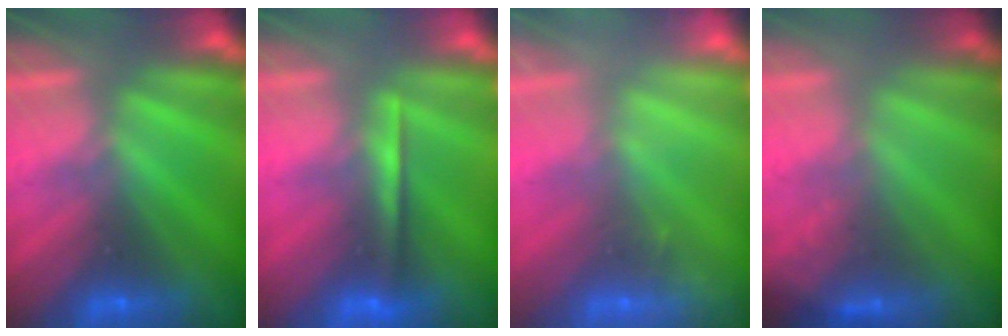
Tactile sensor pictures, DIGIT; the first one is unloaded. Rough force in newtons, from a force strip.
{"total": 1.3}
{"total": 2.2}
{"total": 1.8}